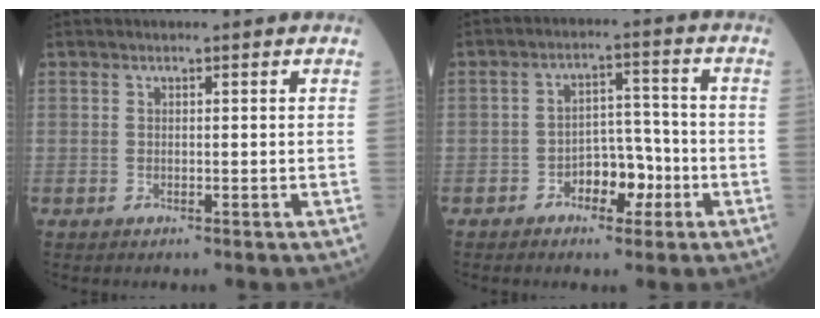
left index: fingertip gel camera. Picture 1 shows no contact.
{"total": 5.8, "force": [-2.8, 3.1, 3.9], "torque": [-0.058, 0.016, -0.049]}